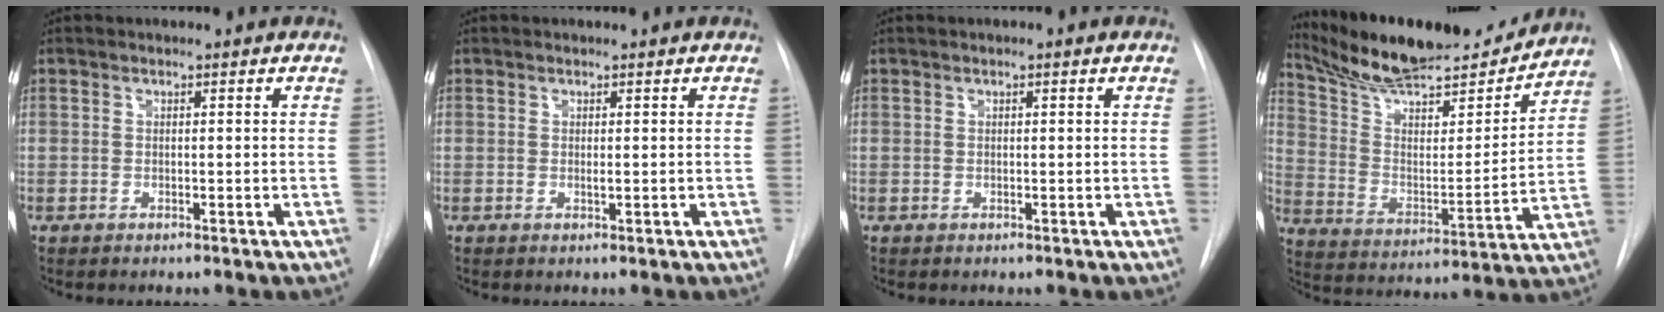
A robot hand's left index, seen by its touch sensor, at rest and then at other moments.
{"total": 0.6, "force": [0.3, 0.1, 0.5], "torque": [-0.009, -0.001, 0.004]}
{"total": 0.7, "force": [0.4, 0.0, 0.6], "torque": [-0.008, 0.002, 0.004]}
{"total": 22.2, "force": [20.2, 3.6, 8.6], "torque": [-0.140, -0.013, 0.318]}